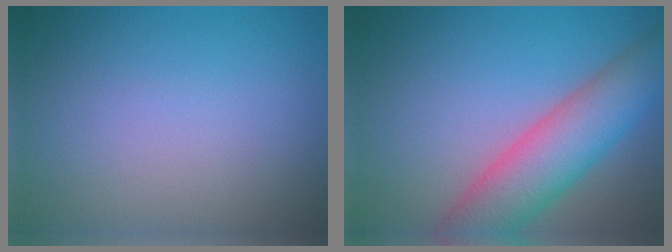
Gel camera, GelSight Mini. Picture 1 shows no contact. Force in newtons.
{"total": 7.6, "press": 7.5, "slide": 0.7}